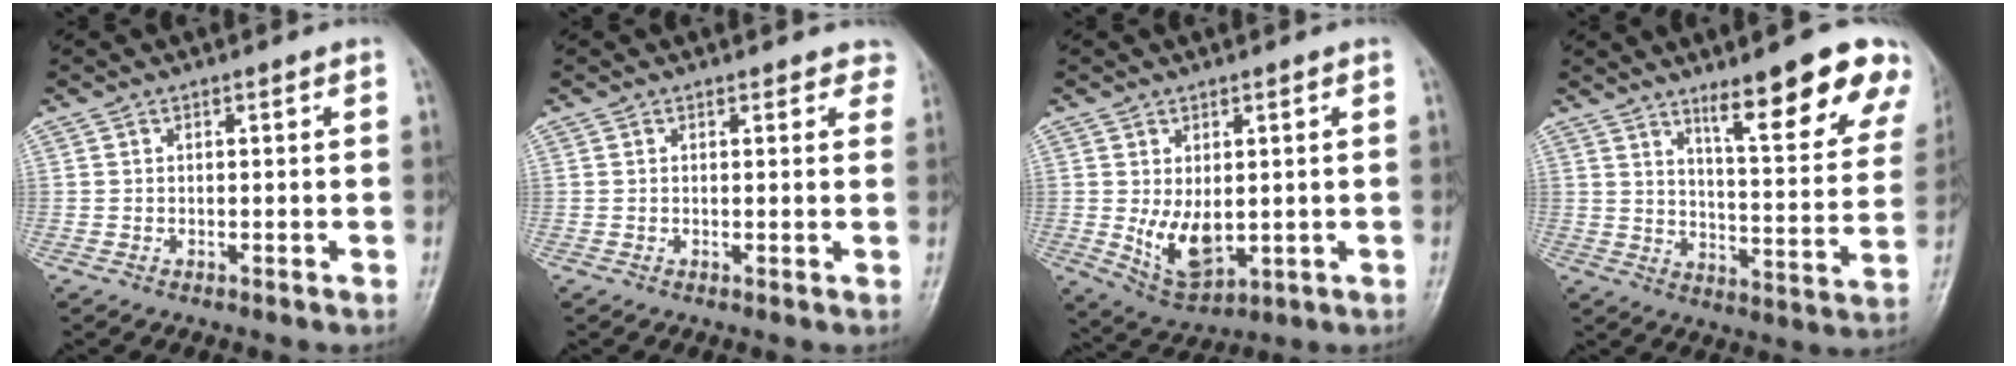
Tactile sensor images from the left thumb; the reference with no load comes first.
{"total": 2.8, "force": [2.3, 1.5, 0.7], "torque": [0.024, -0.006, 0.010]}
{"total": 8.2, "force": [-0.2, 4.8, 6.7], "torque": [-0.104, -0.013, 0.013]}
{"total": 18.3, "force": [11.8, 3.9, 13.5], "torque": [-0.136, -0.066, 0.166]}